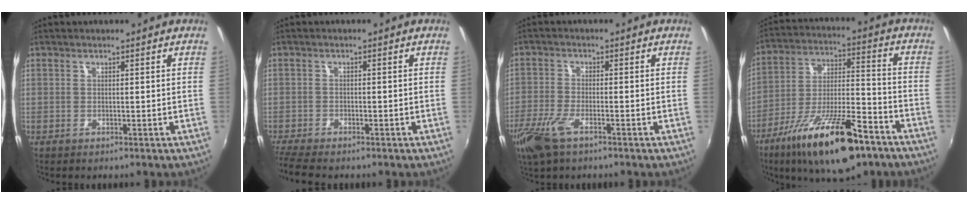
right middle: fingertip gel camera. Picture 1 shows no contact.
{"total": 6.4, "force": [-5.5, 1.3, 3.1], "torque": [-0.086, -0.029, -0.099]}
{"total": 8.2, "force": [-4.9, 3.1, 5.8], "torque": [-0.144, -0.020, -0.098]}
{"total": 20.8, "force": [-12.9, 6.3, 15.1], "torque": [-0.270, -0.024, -0.213]}